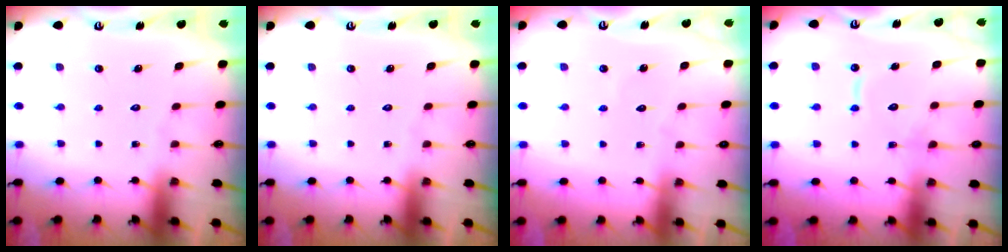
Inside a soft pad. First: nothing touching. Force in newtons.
{"total": 0.0}
{"total": 2.0, "press": 2.0, "slide": 0.1}
{"total": 10.2, "press": 10.1, "slide": 1.0}